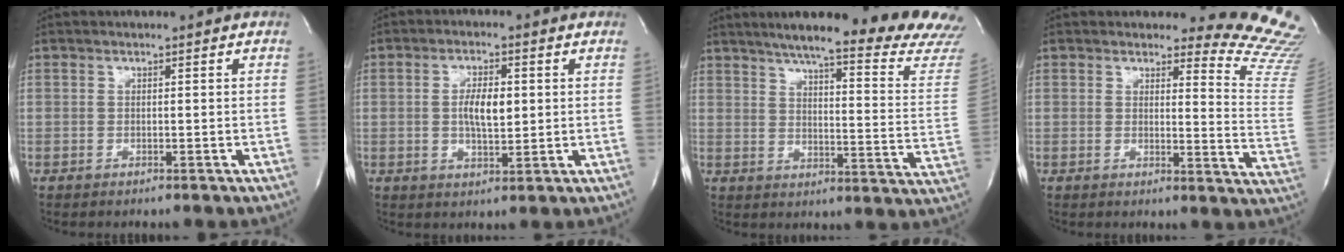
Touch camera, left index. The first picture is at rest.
{"total": 5.4, "force": [0.5, 2.0, 5.0], "torque": [-0.094, 0.002, 0.009]}
{"total": 27.3, "force": [24.0, 0.9, 13.0], "torque": [-0.177, -0.097, 0.288]}
{"total": 11.9, "force": [11.9, 0.0, 0.6], "torque": [0.018, -0.155, 0.097]}